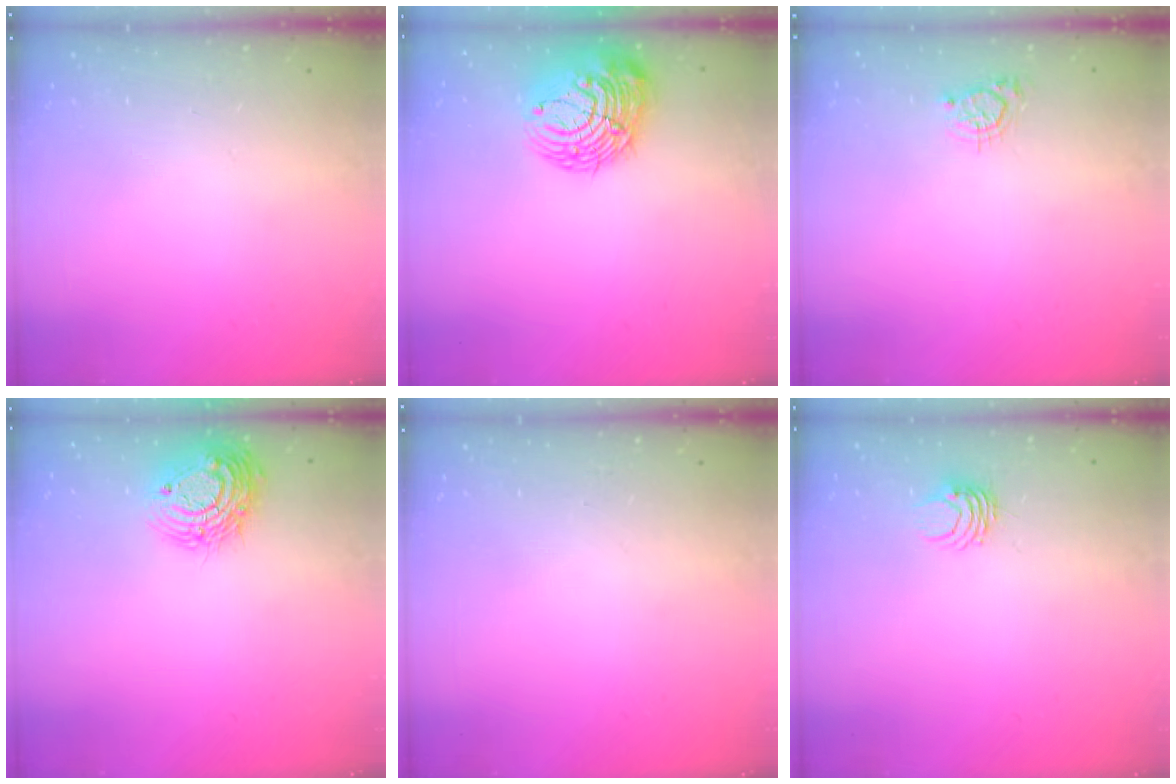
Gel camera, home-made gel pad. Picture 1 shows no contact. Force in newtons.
{"total": 14.8, "press": 14.7, "slide": 1.5}
{"total": 2.5, "press": 2.5, "slide": 0.4}
{"total": 13.9, "press": 13.9, "slide": 1.0}
{"total": 0.0}
{"total": 3.9, "press": 3.9, "slide": 0.3}